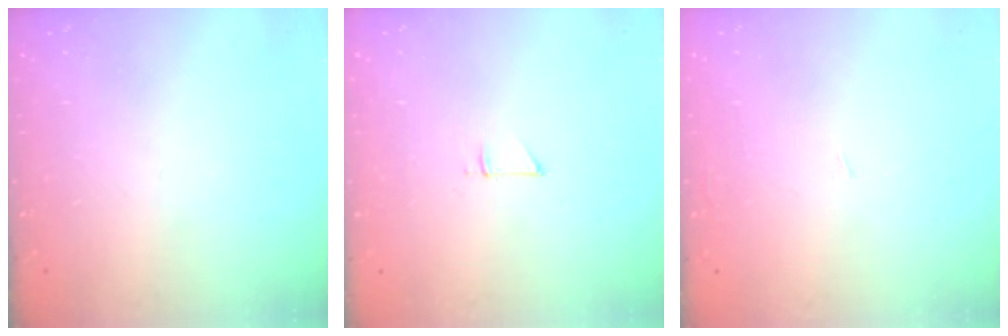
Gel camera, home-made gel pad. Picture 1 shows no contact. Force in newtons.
{"total": 3.5, "press": 3.4, "slide": 0.4}
{"total": 0.9, "press": 0.9, "slide": 0.0}